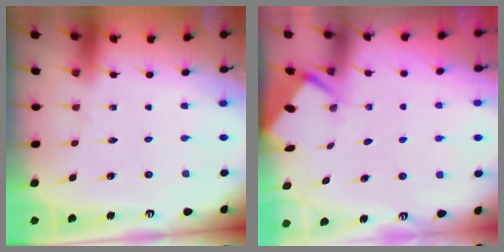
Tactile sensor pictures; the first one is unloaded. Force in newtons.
{"total": 2.6, "press": 2.6, "slide": 0.4}